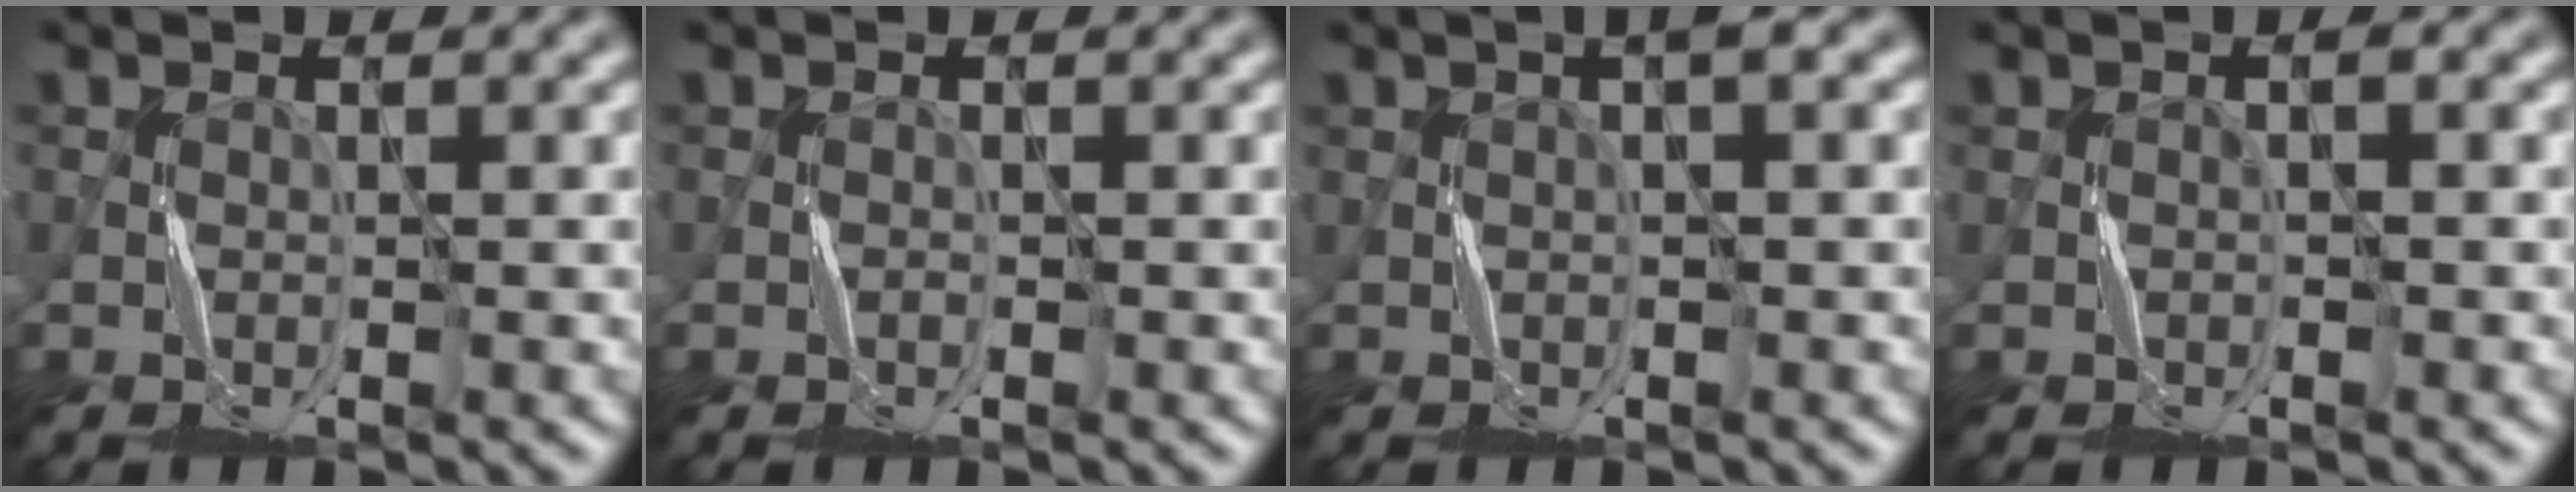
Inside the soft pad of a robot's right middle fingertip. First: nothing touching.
{"total": 0.0}
{"total": 2.4, "force": [0.9, 0.2, 2.2], "torque": [-0.037, 0.009, 0.013]}
{"total": 0.9, "force": [0.1, 0.1, 0.8], "torque": [-0.014, 0.005, 0.000]}